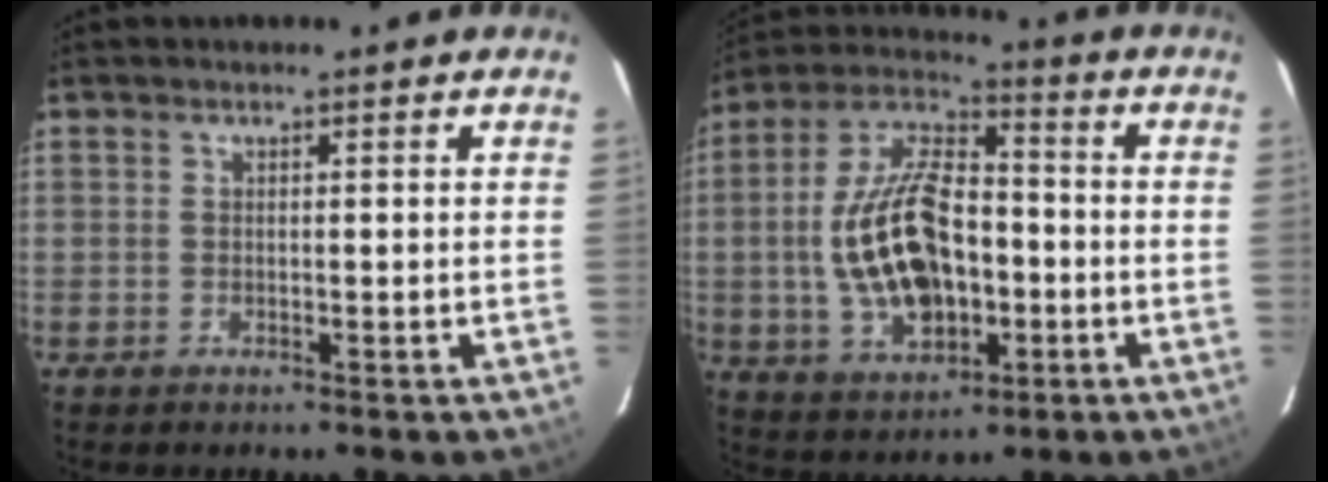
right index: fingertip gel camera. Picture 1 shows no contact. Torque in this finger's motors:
{"motor_torque": [1.47, -0.67, 1.03, 0.16]}